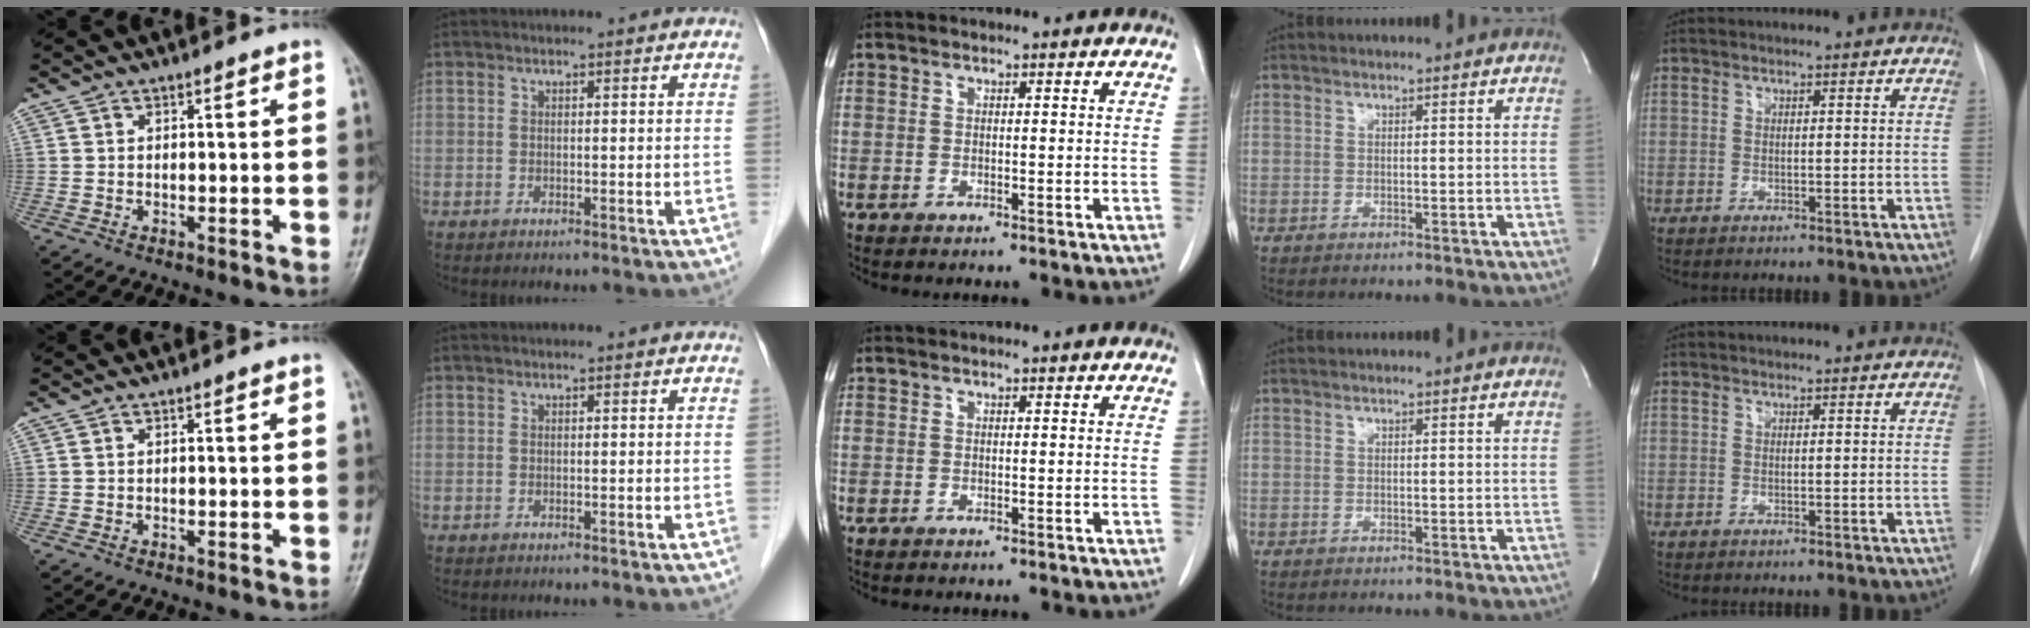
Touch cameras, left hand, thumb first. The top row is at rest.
{}